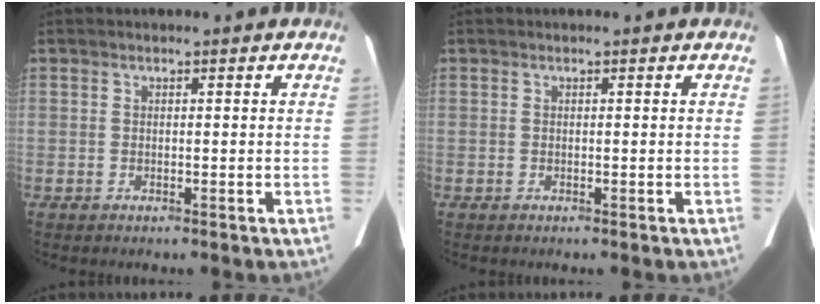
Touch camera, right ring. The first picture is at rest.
{"total": 0.0}